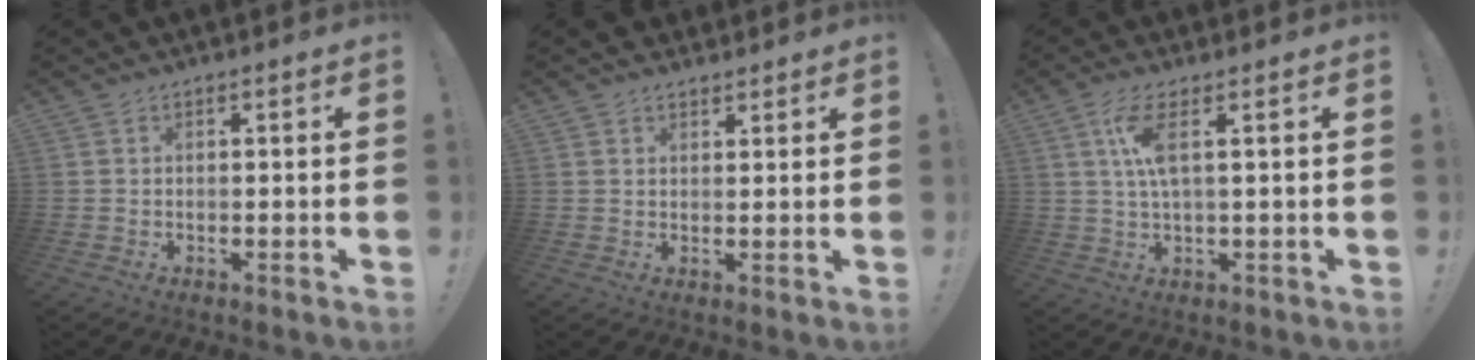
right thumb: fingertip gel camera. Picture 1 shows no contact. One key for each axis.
{"total": 2.9, "fx": 2.4, "fy": 1.5, "fz": 0.4, "tx": 0.004, "ty": -0.010, "tz": 0.044}
{"total": 7.7, "fx": 2.3, "fy": 1.4, "fz": 7.2, "tx": -0.146, "ty": -0.006, "tz": 0.039}